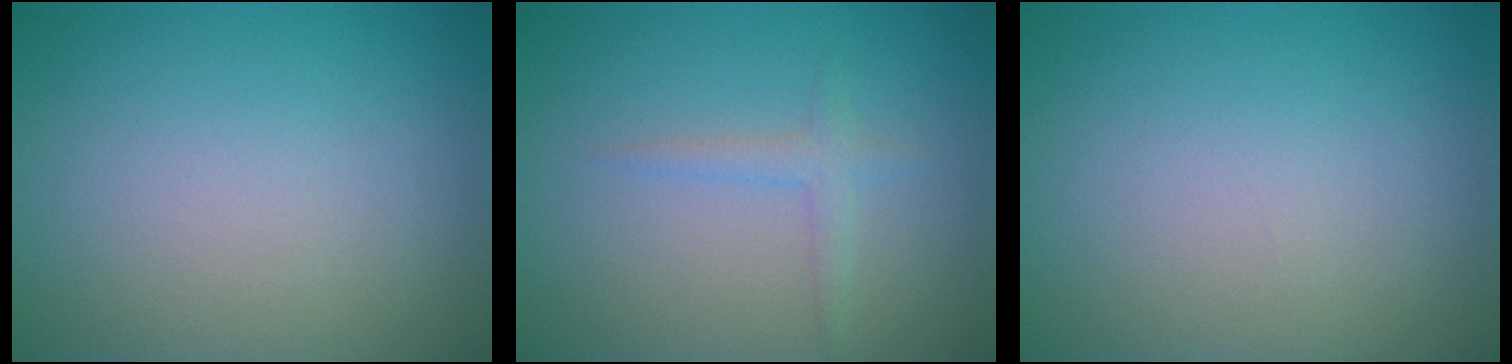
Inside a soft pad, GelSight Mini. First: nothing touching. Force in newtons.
{"total": 1.4, "press": 1.4, "slide": 0.1}
{"total": 0.0}